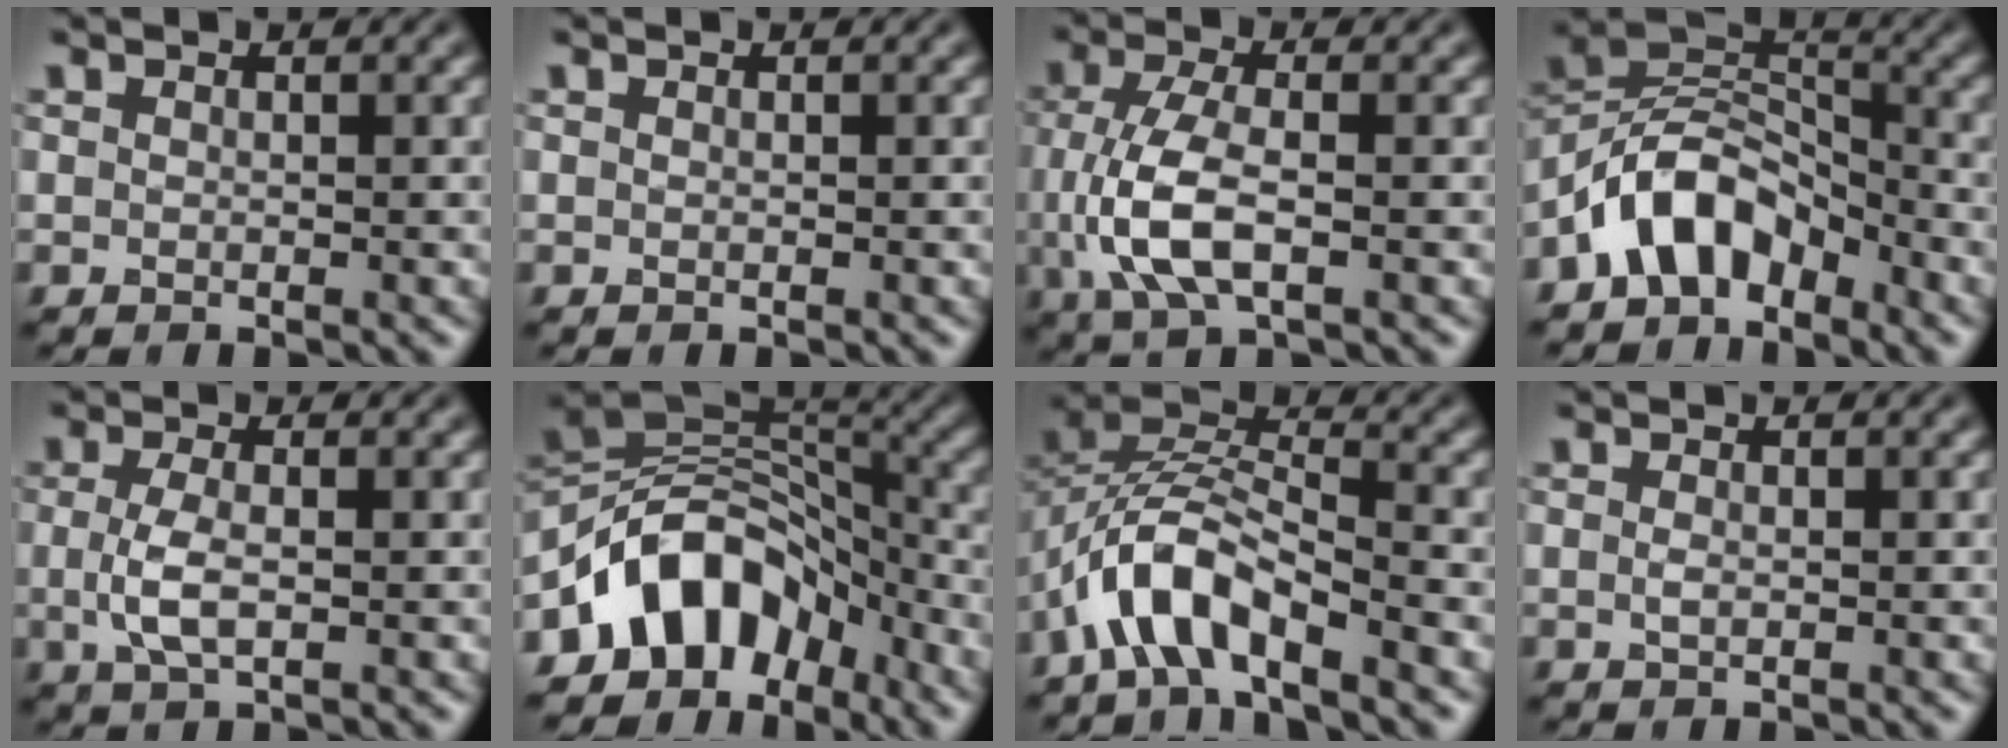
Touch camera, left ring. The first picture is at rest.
{"total": 0.0}
{"total": 6.0, "force": [-1.1, 2.6, 5.4], "torque": [-0.125, -0.005, -0.021]}
{"total": 6.5, "force": [-4.2, 3.7, 3.4], "torque": [-0.048, 0.011, -0.088]}
{"total": 2.9, "force": [-0.2, 1.1, 2.7], "torque": [-0.064, -0.004, -0.005]}
{"total": 9.6, "force": [-5.4, 6.1, 5.1], "torque": [-0.061, 0.019, -0.113]}
{"total": 6.5, "force": [-4.0, 2.4, 4.5], "torque": [-0.078, 0.010, -0.080]}
{"total": 0.6, "force": [0.0, 0.3, 0.6], "torque": [-0.014, -0.002, 0.000]}